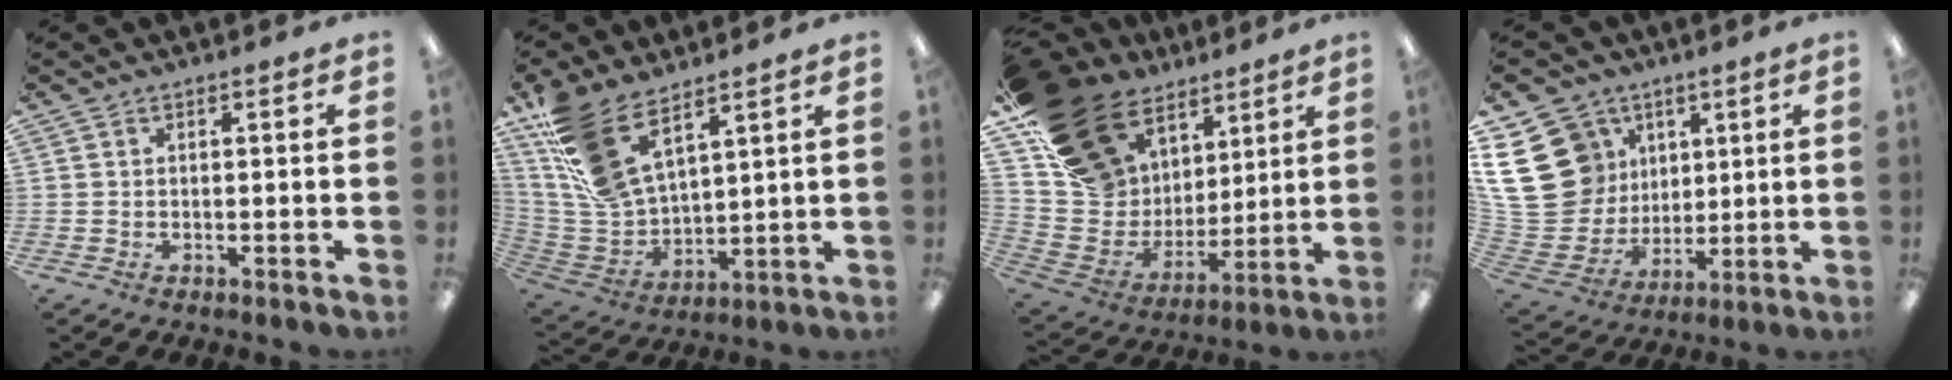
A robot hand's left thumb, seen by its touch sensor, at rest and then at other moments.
{"total": 16.3, "force": [10.6, 7.4, 9.9], "torque": [-0.243, -0.053, 0.198]}
{"total": 22.3, "force": [14.2, 14.5, 9.1], "torque": [-0.171, -0.074, 0.284]}
{"total": 21.5, "force": [6.7, 17.9, 9.9], "torque": [-0.214, -0.028, 0.142]}